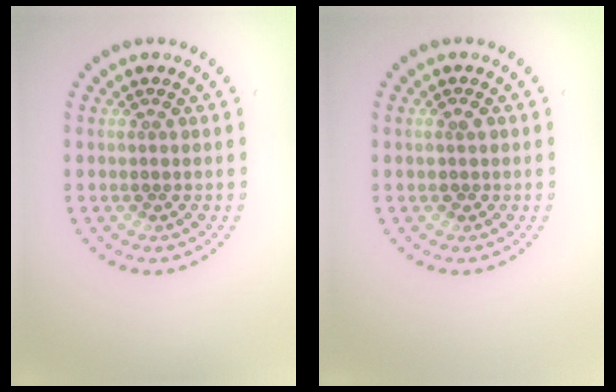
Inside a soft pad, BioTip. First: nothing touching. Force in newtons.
{"total": 1.0, "press": 0.9, "slide": 0.3}